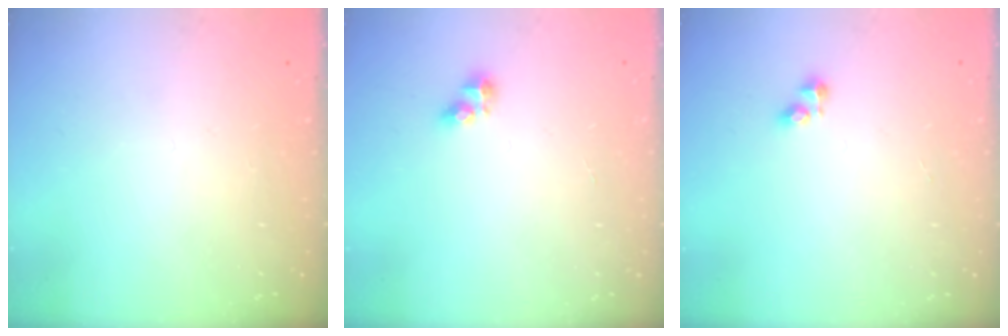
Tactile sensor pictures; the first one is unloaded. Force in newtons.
{"total": 4.0, "press": 4.0, "slide": 0.5}
{"total": 3.5, "press": 3.5, "slide": 0.5}